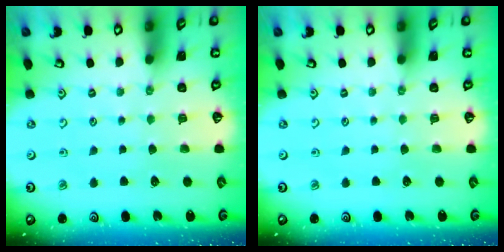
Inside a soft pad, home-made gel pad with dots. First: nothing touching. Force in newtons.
{"total": 0.0}